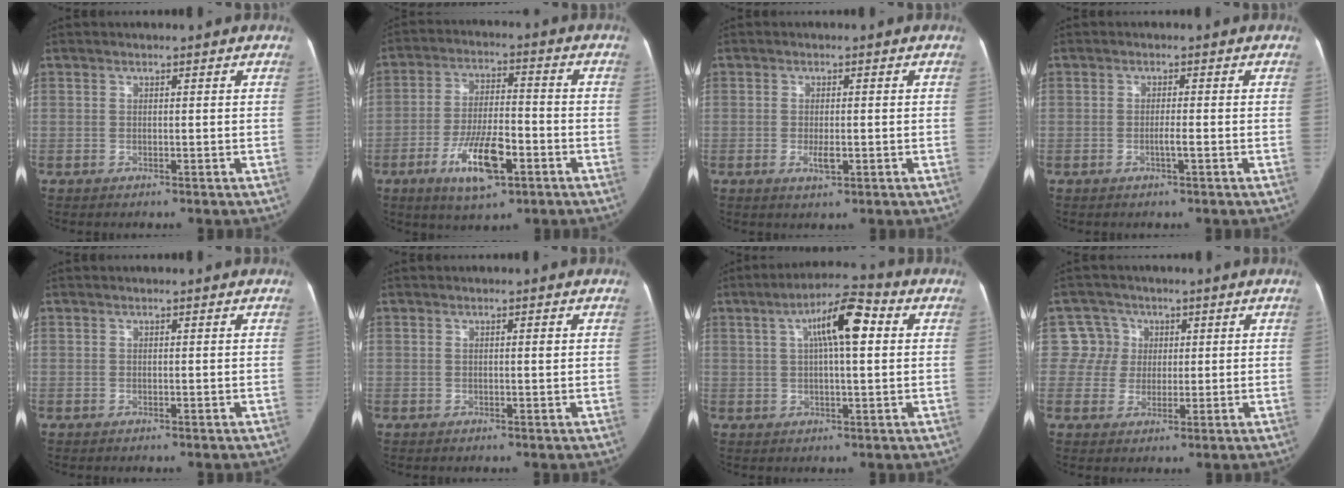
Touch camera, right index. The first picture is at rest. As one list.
[{"total": 10.6, "force": [-4.9, 3.3, 8.8], "torque": [-0.167, -0.007, -0.083]}, {"total": 2.3, "force": [-0.7, 0.8, 2.1], "torque": [-0.038, -0.008, -0.012]}, {"total": 1.5, "force": [-0.6, -0.2, 1.4], "torque": [-0.025, -0.001, -0.013]}, {"total": 0.0}, {"total": 1.2, "force": [0.3, 0.2, 1.1], "torque": [-0.019, 0.004, 0.005]}, {"total": 9.4, "force": [2.5, 1.7, 8.9], "torque": [-0.154, 0.028, 0.037]}, {"total": 5.2, "force": [1.3, 5.0, -0.4], "torque": [0.020, 0.011, 0.021]}]